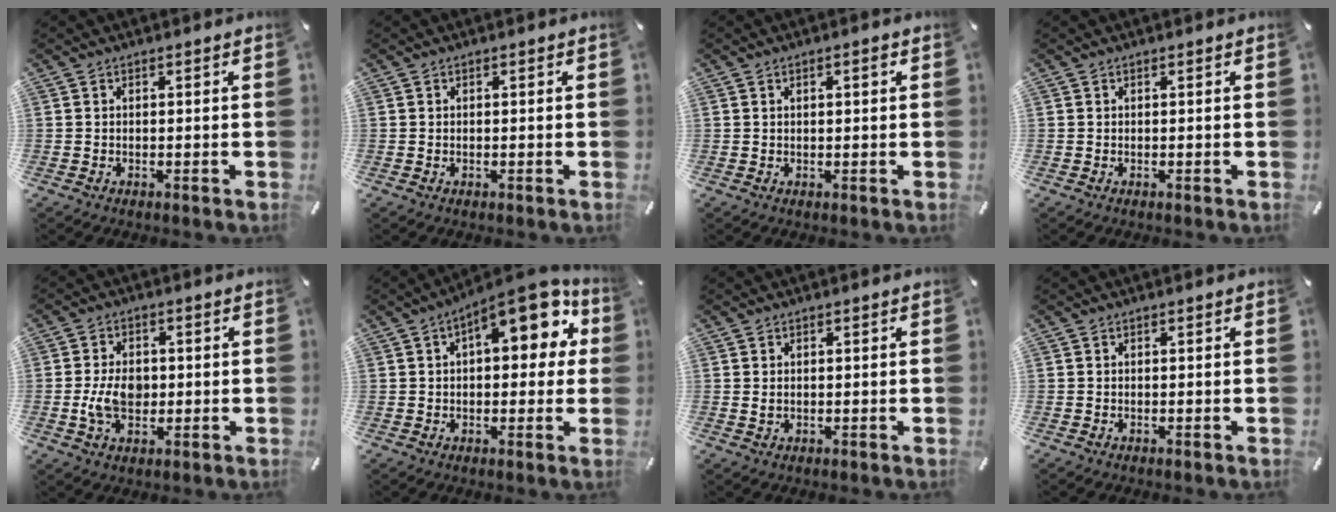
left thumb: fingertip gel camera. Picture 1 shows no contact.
{"total": 0.0}
{"total": 1.4, "force": [0.4, 0.5, 1.2], "torque": [-0.023, 0.004, 0.006]}
{"total": 0.0}
{"total": 7.3, "force": [-0.7, 5.2, 5.1], "torque": [-0.092, -0.002, -0.014]}
{"total": 13.4, "force": [5.2, 6.4, 10.6], "torque": [-0.133, -0.023, 0.083]}
{"total": 1.0, "force": [0.2, 0.7, 0.7], "torque": [-0.006, 0.001, 0.001]}
{"total": 0.0}